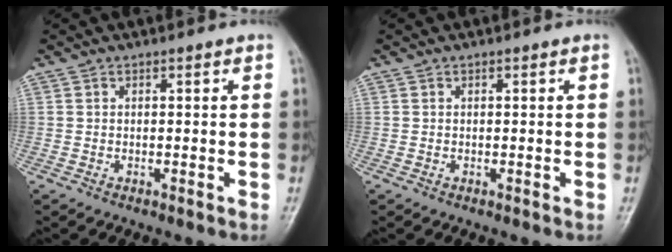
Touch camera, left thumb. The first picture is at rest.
{"total": 0.0}